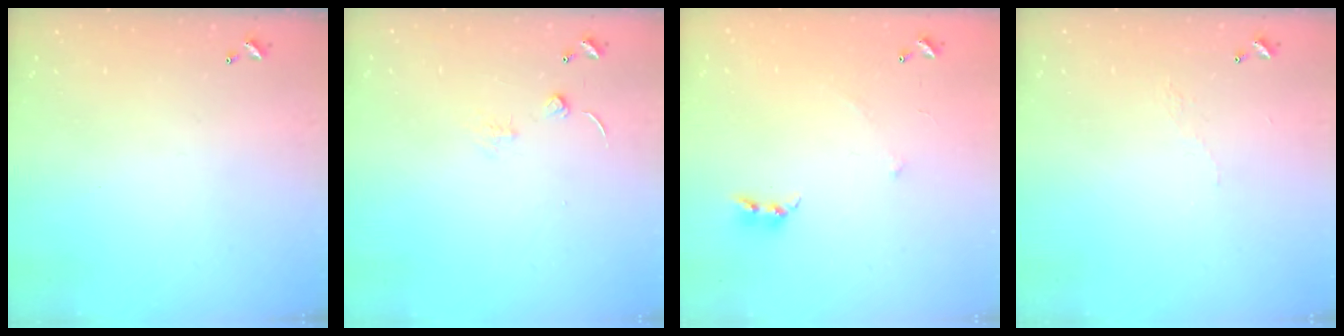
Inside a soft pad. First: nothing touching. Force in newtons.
{"total": 0.9, "press": 0.9, "slide": 0.3}
{"total": 4.8, "press": 4.7, "slide": 0.8}
{"total": 2.9, "press": 2.9, "slide": 0.5}